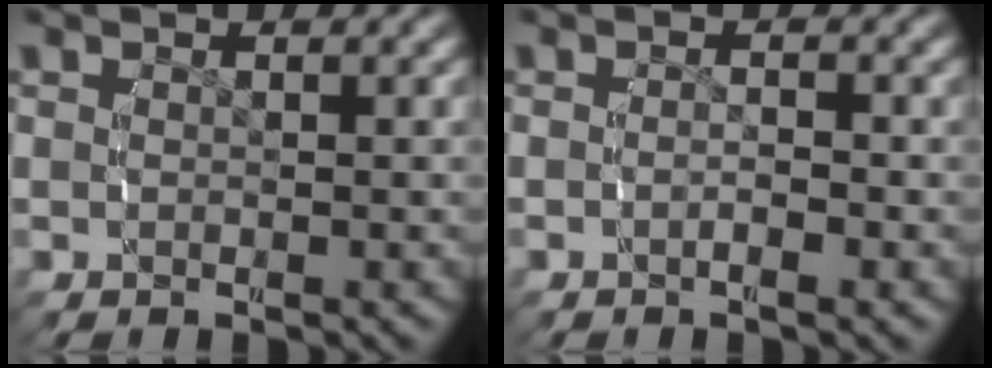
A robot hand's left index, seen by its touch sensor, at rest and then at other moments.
{"total": 1.3, "force": [-0.7, 0.2, 1.0], "torque": [-0.022, -0.001, -0.014]}